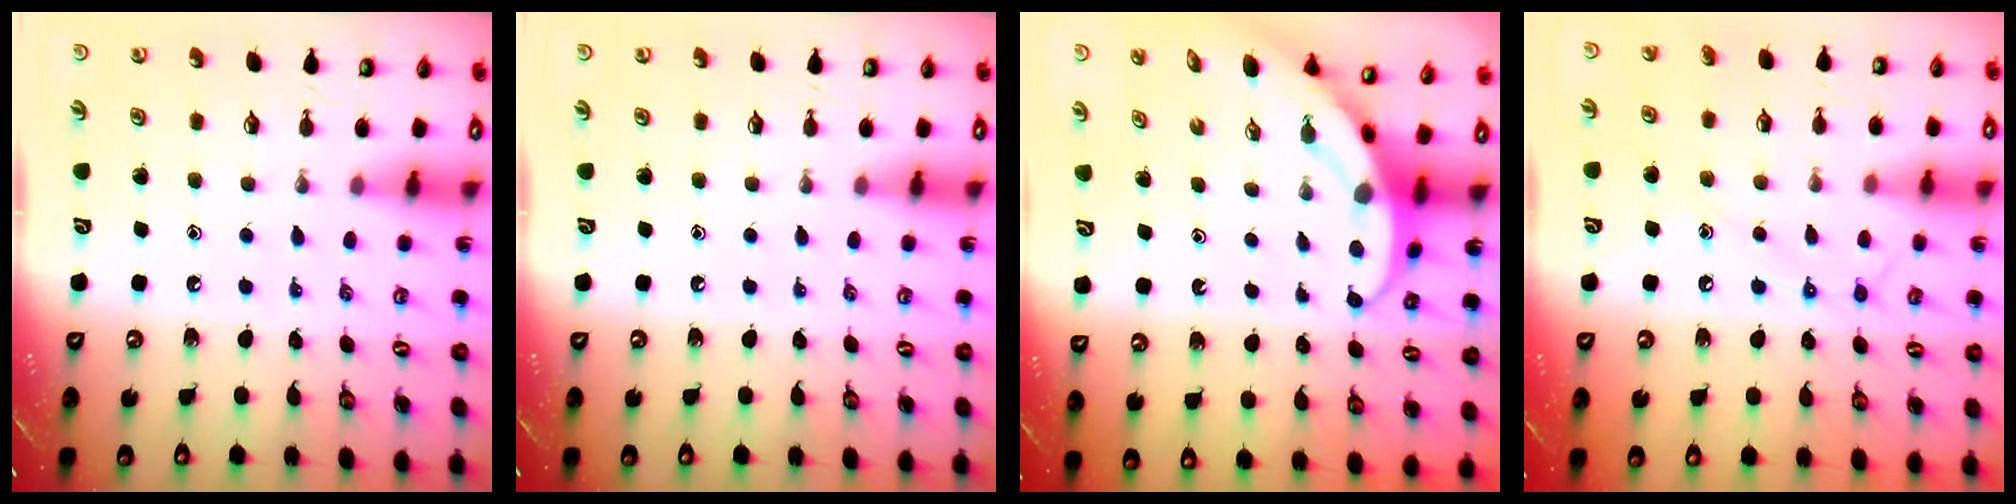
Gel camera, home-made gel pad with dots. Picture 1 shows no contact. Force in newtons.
{"total": 0.0}
{"total": 5.3, "press": 5.2, "slide": 0.3}
{"total": 10.2, "press": 10.1, "slide": 0.9}